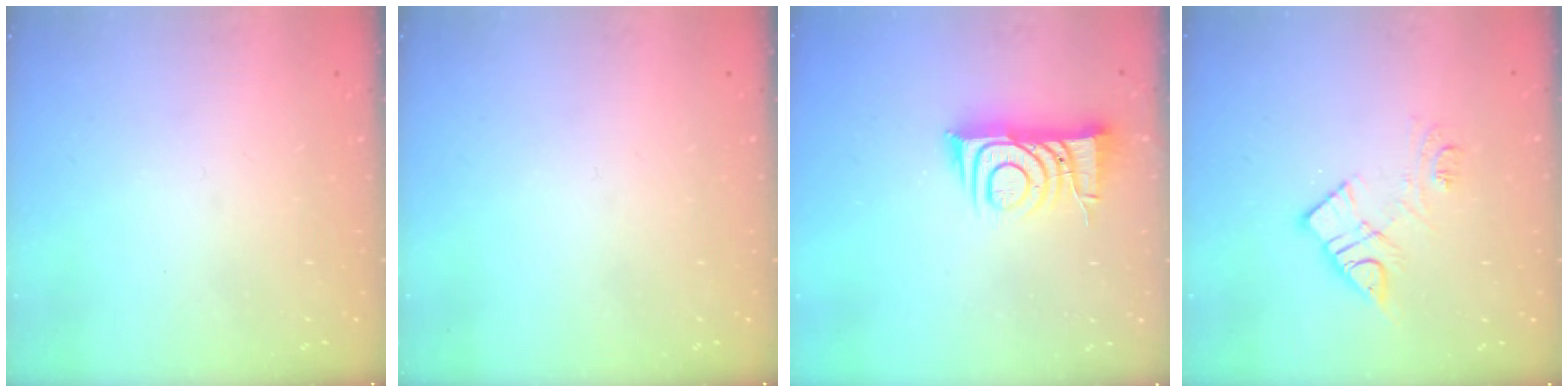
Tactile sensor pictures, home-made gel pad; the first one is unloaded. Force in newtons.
{"total": 0.0}
{"total": 9.2, "press": 9.2, "slide": 1.1}
{"total": 9.5, "press": 9.4, "slide": 0.6}